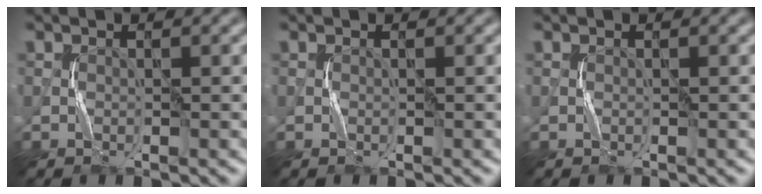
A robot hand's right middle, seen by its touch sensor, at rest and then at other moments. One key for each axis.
{"total": 0.0}
{"total": 0.0}